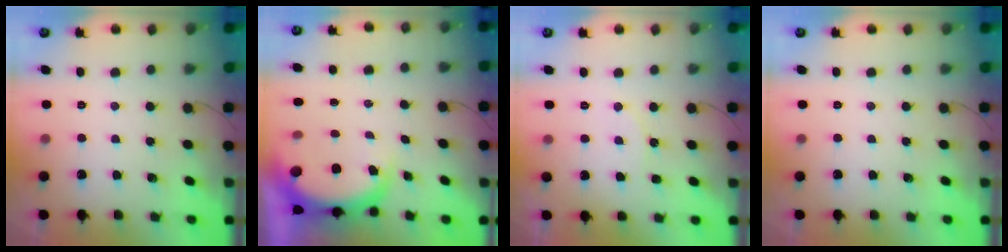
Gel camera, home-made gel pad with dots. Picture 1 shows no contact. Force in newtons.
{"total": 4.7, "press": 4.7, "slide": 0.2}
{"total": 5.9, "press": 5.8, "slide": 0.6}
{"total": 0.0}